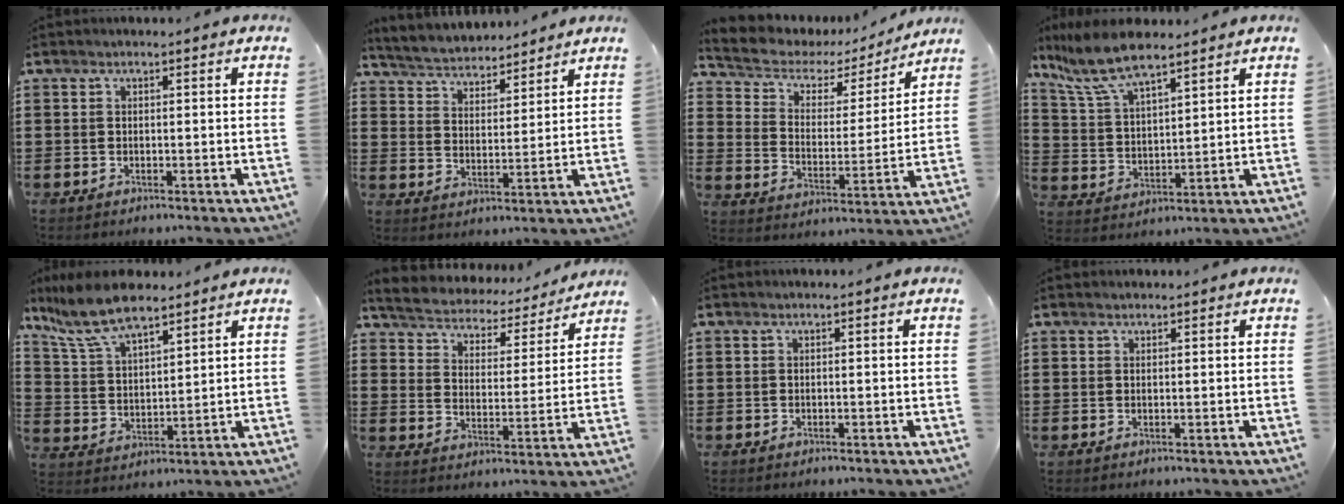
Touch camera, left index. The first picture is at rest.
{"total": 4.0, "force": [4.0, 0.5, 0.0], "torque": [-0.021, -0.027, 0.067]}
{"total": 4.3, "force": [3.3, 2.6, 1.0], "torque": [-0.047, -0.021, 0.049]}
{"total": 8.6, "force": [7.1, 2.0, 4.5], "torque": [-0.112, -0.018, 0.129]}
{"total": 9.4, "force": [7.7, 2.6, 4.7], "torque": [-0.118, -0.016, 0.142]}
{"total": 3.8, "force": [3.8, 0.5, 0.0], "torque": [-0.026, -0.032, 0.057]}
{"total": 0.0}
{"total": 0.9, "force": [0.9, 0.2, 0.1], "torque": [-0.003, 0.000, 0.018]}